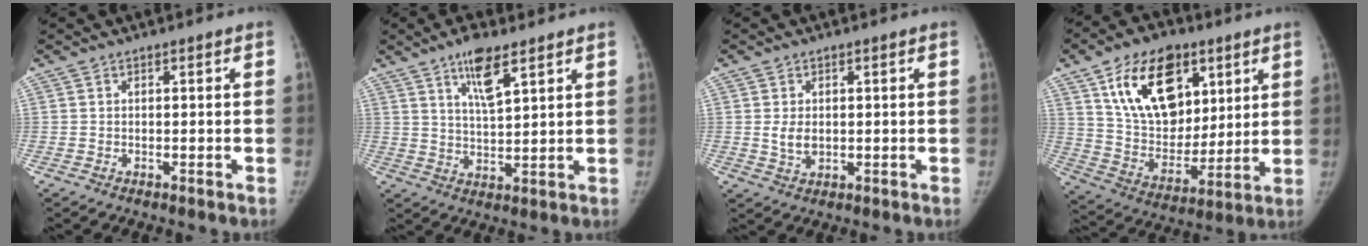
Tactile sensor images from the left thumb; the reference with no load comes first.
{"total": 7.8, "force": [4.7, 2.2, 5.8], "torque": [-0.096, -0.028, 0.085]}
{"total": 3.6, "force": [0.3, 2.5, 2.6], "torque": [-0.040, -0.006, 0.011]}
{"total": 21.1, "force": [9.7, 13.5, 13.1], "torque": [-0.175, -0.042, 0.172]}